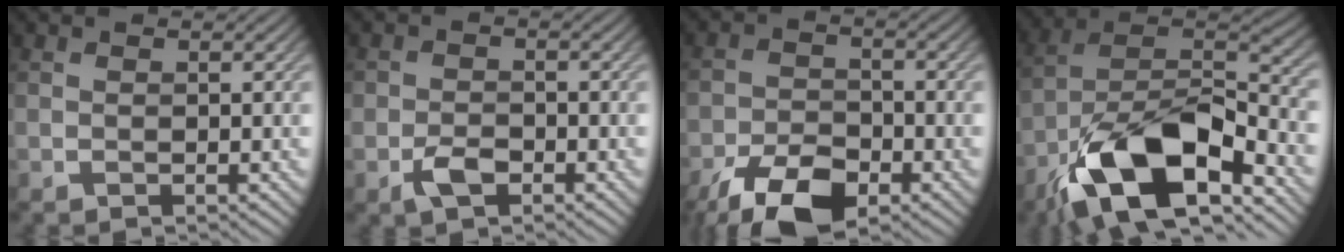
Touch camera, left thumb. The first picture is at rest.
{"total": 3.1, "force": [-1.7, 1.8, 1.8], "torque": [-0.036, -0.001, -0.037]}
{"total": 9.9, "force": [-6.5, 4.5, 5.9], "torque": [-0.118, -0.013, -0.122]}
{"total": 16.6, "force": [-9.5, 7.0, 11.6], "torque": [-0.219, -0.023, -0.187]}